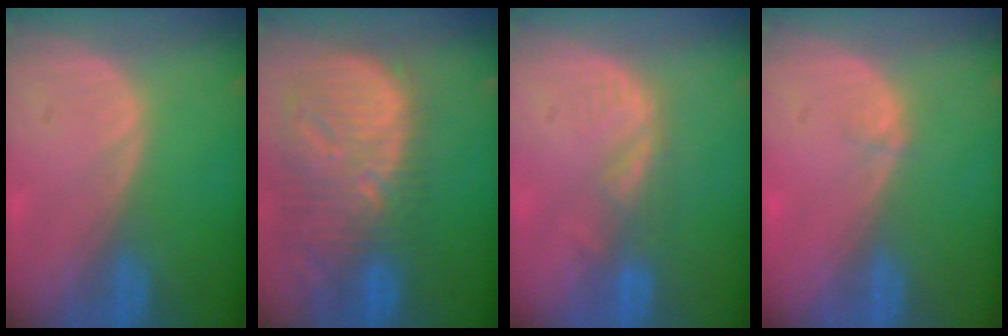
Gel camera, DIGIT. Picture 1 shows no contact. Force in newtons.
{"total": 13.4, "press": 11.6, "slide": 6.8}
{"total": 3.6, "press": 3.1, "slide": 1.8}
{"total": 0.5, "press": 0.5, "slide": 0.2}